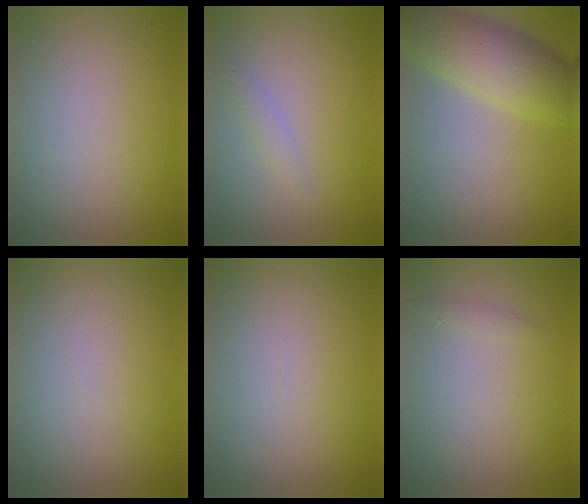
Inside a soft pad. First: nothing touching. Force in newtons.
{"total": 1.1, "press": 1.1, "slide": 0.1}
{"total": 6.9, "press": 6.9, "slide": 0.3}
{"total": 0.0}
{"total": 0.0}
{"total": 0.6, "press": 0.6, "slide": 0.0}